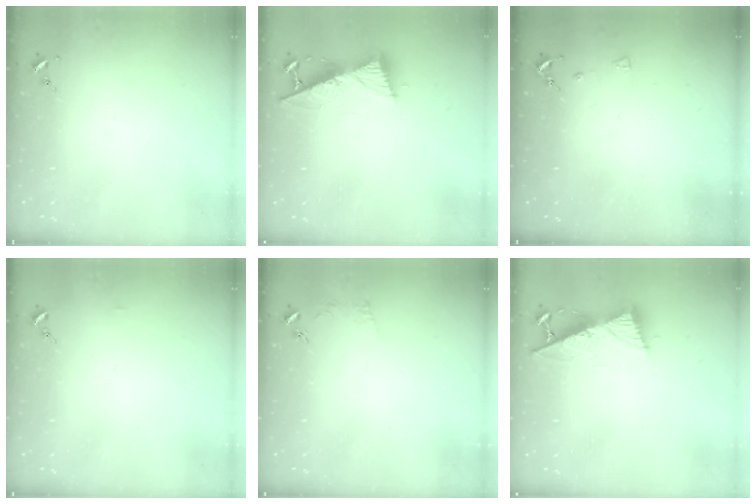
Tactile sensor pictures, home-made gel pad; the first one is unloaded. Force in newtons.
{"total": 10.6, "press": 10.5, "slide": 1.2}
{"total": 3.3, "press": 3.3, "slide": 0.6}
{"total": 3.2, "press": 3.2, "slide": 0.4}
{"total": 3.4, "press": 3.3, "slide": 0.5}
{"total": 10.6, "press": 10.5, "slide": 1.2}